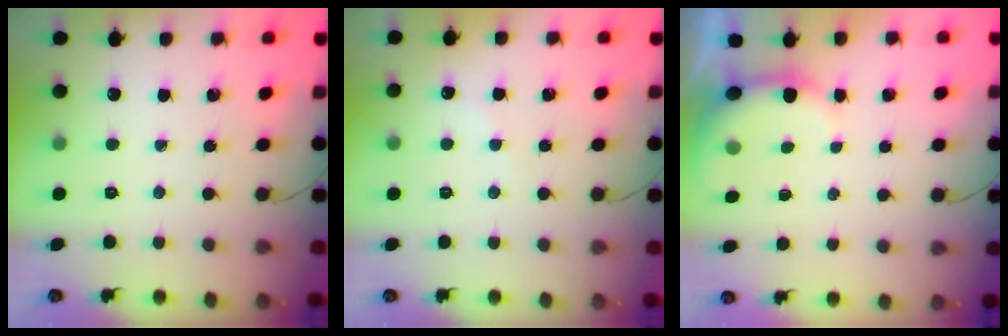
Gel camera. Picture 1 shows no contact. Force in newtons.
{"total": 5.3, "press": 5.2, "slide": 0.9}
{"total": 5.0, "press": 5.0, "slide": 0.6}